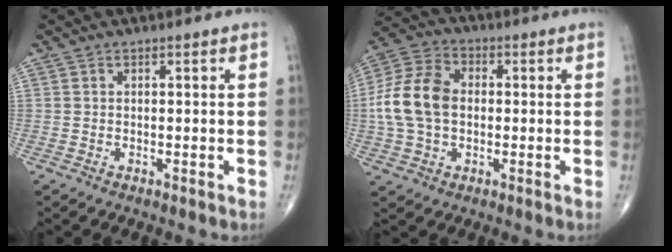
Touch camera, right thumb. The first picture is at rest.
{"total": 12.8, "force": [-0.1, 9.0, 9.1], "torque": [-0.178, 0.027, -0.009]}